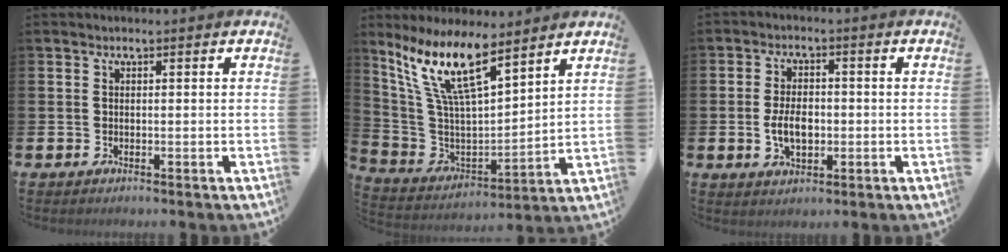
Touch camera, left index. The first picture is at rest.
{"total": 12.1, "force": [8.7, 3.2, 7.7], "torque": [-0.180, -0.036, 0.156]}
{"total": 4.7, "force": [-0.7, 2.8, 3.7], "torque": [-0.050, 0.000, -0.016]}